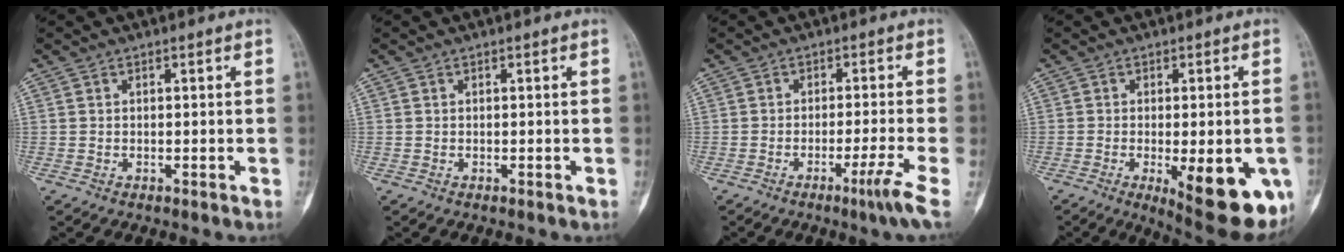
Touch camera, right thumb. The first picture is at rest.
{"total": 0.0}
{"total": 5.2, "force": [-2.7, -1.2, 4.3], "torque": [-0.081, 0.000, -0.048]}
{"total": 16.1, "force": [-5.5, 5.6, 14.0], "torque": [-0.135, -0.008, -0.055]}